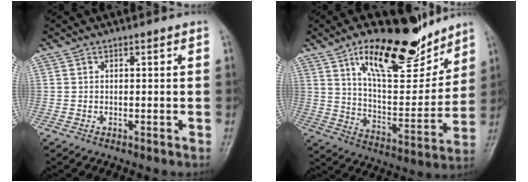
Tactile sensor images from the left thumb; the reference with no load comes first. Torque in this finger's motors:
{"motor_torque": [1.76, 1.39, 1.49, -1.28, 0.13]}